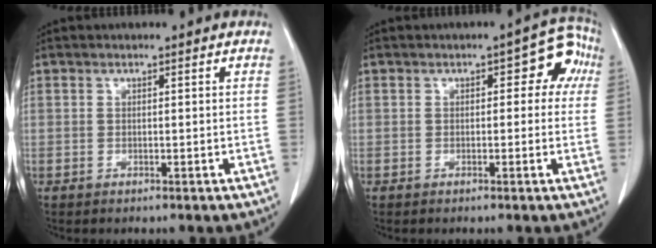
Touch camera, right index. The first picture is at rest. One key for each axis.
{"total": 6.0, "fx": 1.1, "fy": 3.2, "fz": 5.0, "tx": -0.039, "ty": 0.032, "tz": 0.007}